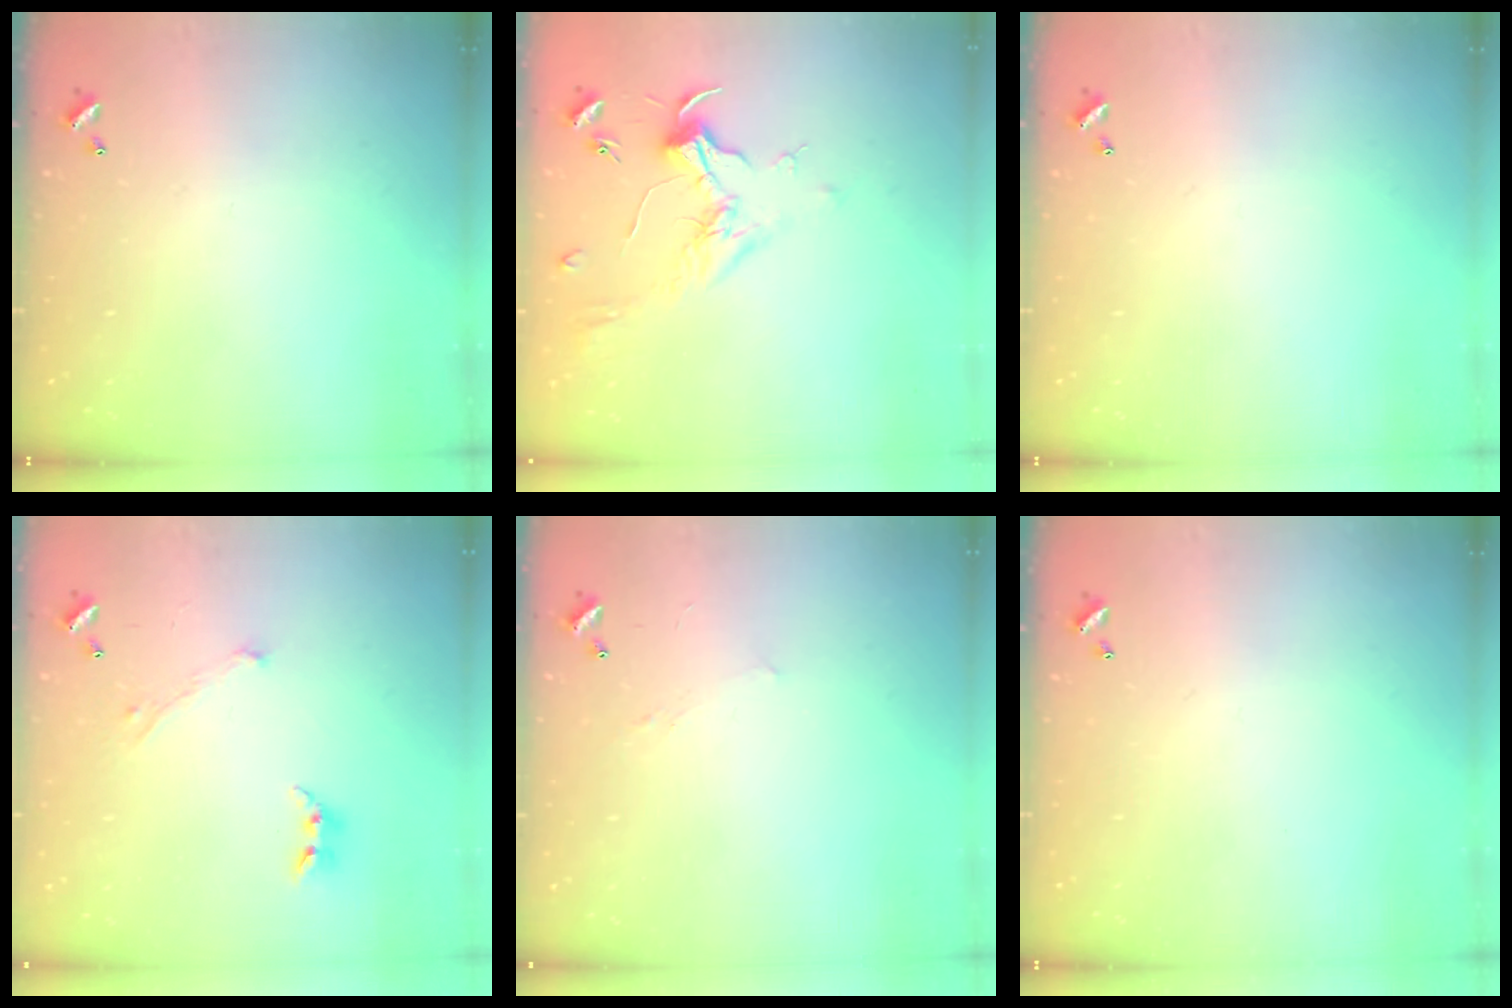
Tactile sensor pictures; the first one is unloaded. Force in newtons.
{"total": 1.8, "press": 1.6, "slide": 0.7}
{"total": 0.0}
{"total": 1.7, "press": 1.6, "slide": 0.5}
{"total": 2.9, "press": 2.8, "slide": 0.4}
{"total": 0.0}